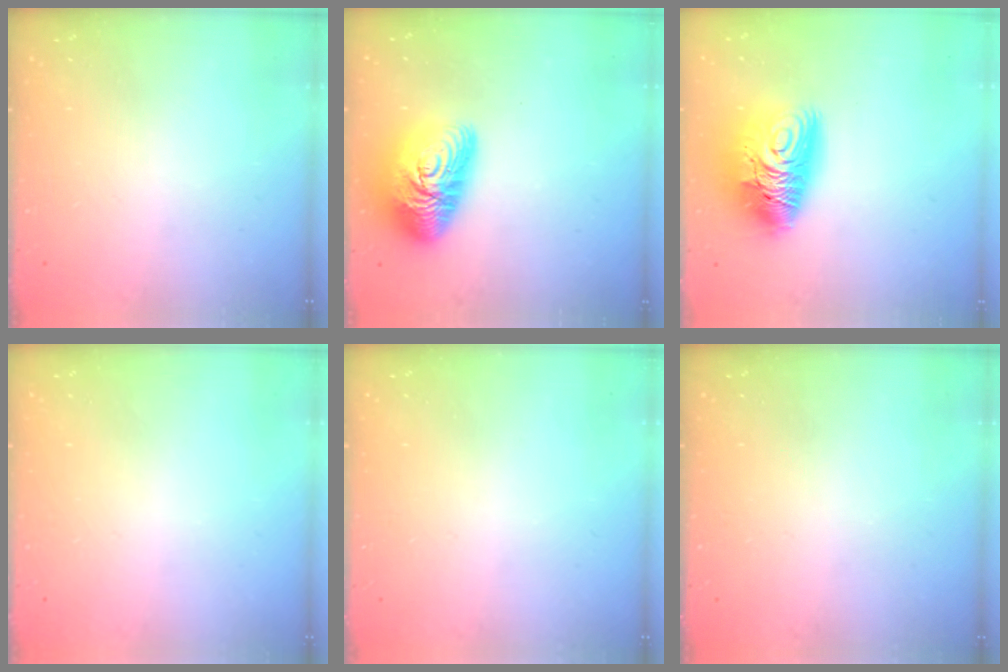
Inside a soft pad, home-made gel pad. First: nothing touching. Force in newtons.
{"total": 16.5, "press": 16.4, "slide": 1.1}
{"total": 15.5, "press": 15.5, "slide": 1.6}
{"total": 0.0}
{"total": 0.0}
{"total": 0.0}